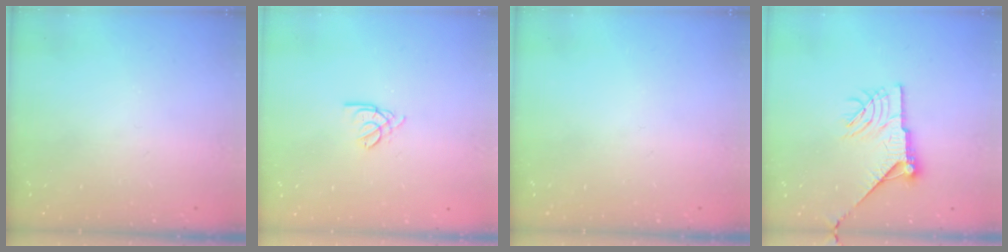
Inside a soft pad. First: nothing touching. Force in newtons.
{"total": 2.6, "press": 2.5, "slide": 0.5}
{"total": 0.0}
{"total": 13.0, "press": 13.0, "slide": 0.7}